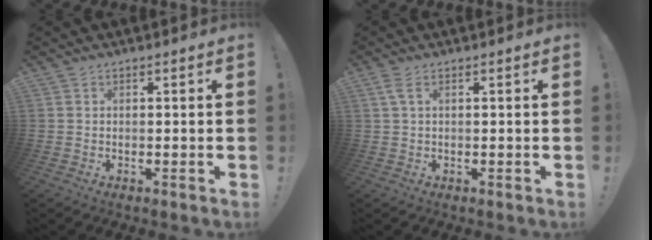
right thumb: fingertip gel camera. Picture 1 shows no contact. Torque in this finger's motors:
{"motor_torque": [0.01, 0.02, 0.37, -0.03, -0.02]}